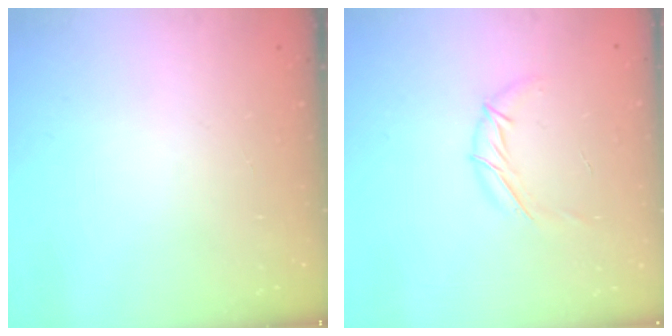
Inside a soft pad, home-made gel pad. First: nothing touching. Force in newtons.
{"total": 6.8, "press": 6.8, "slide": 0.5}